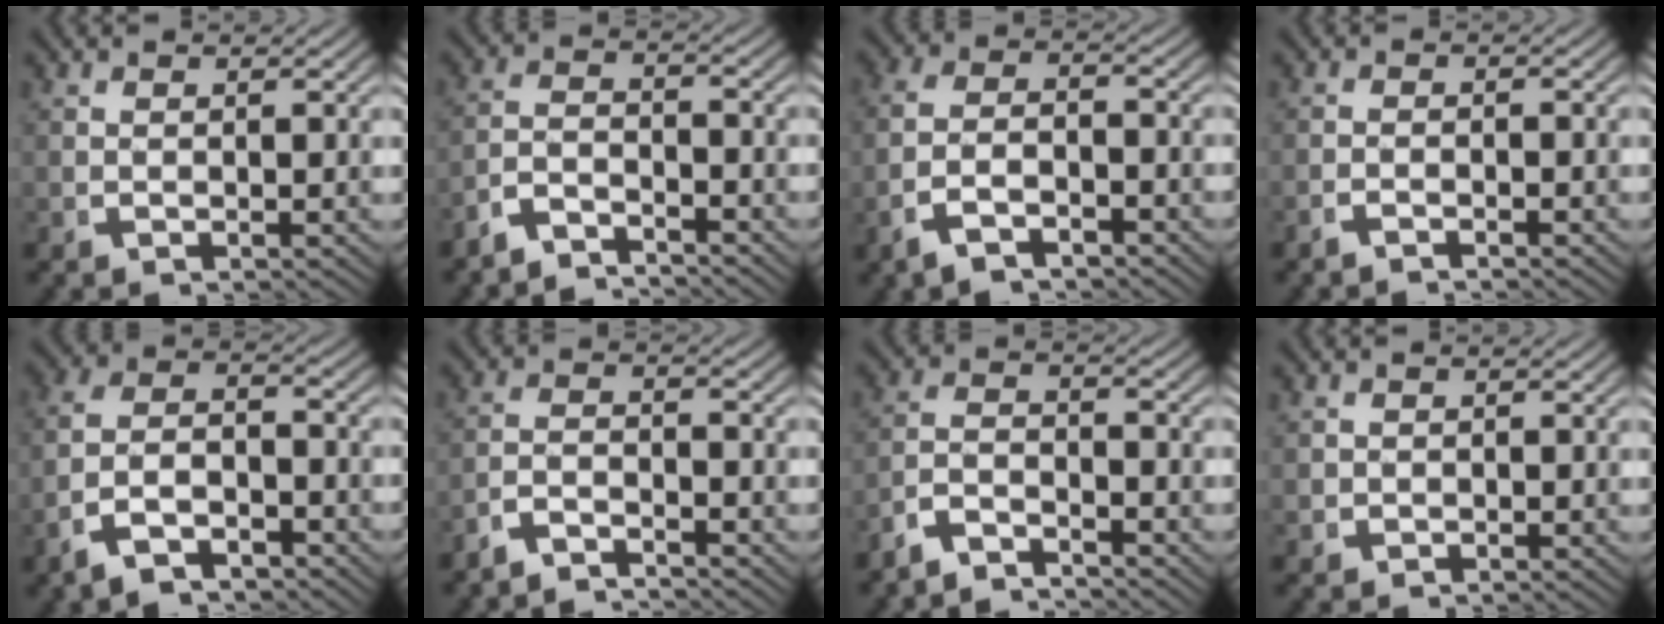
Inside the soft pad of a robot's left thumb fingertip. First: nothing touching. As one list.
[{"total": 4.0, "force": [-3.1, 1.7, 1.7], "torque": [-0.033, -0.013, -0.057]}, {"total": 4.5, "force": [-1.9, 2.8, 3.0], "torque": [-0.066, -0.014, -0.029]}, {"total": 1.3, "force": [-1.3, 0.2, 0.2], "torque": [0.001, -0.001, -0.028]}, {"total": 6.5, "force": [-2.3, 4.4, 4.2], "torque": [-0.088, -0.024, -0.032]}, {"total": 3.2, "force": [-2.8, 1.0, 1.2], "torque": [-0.024, -0.009, -0.052]}, {"total": 4.3, "force": [-3.2, 2.0, 2.0], "torque": [-0.037, -0.013, -0.058]}, {"total": 1.3, "force": [0.2, 1.2, 0.3], "torque": [-0.008, -0.007, 0.007]}]